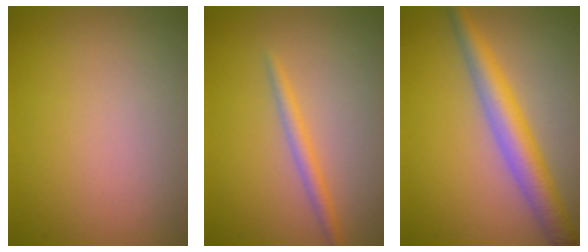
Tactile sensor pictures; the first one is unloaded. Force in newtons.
{"total": 1.6, "press": 1.6, "slide": 0.0}
{"total": 4.5, "press": 4.5, "slide": 0.0}